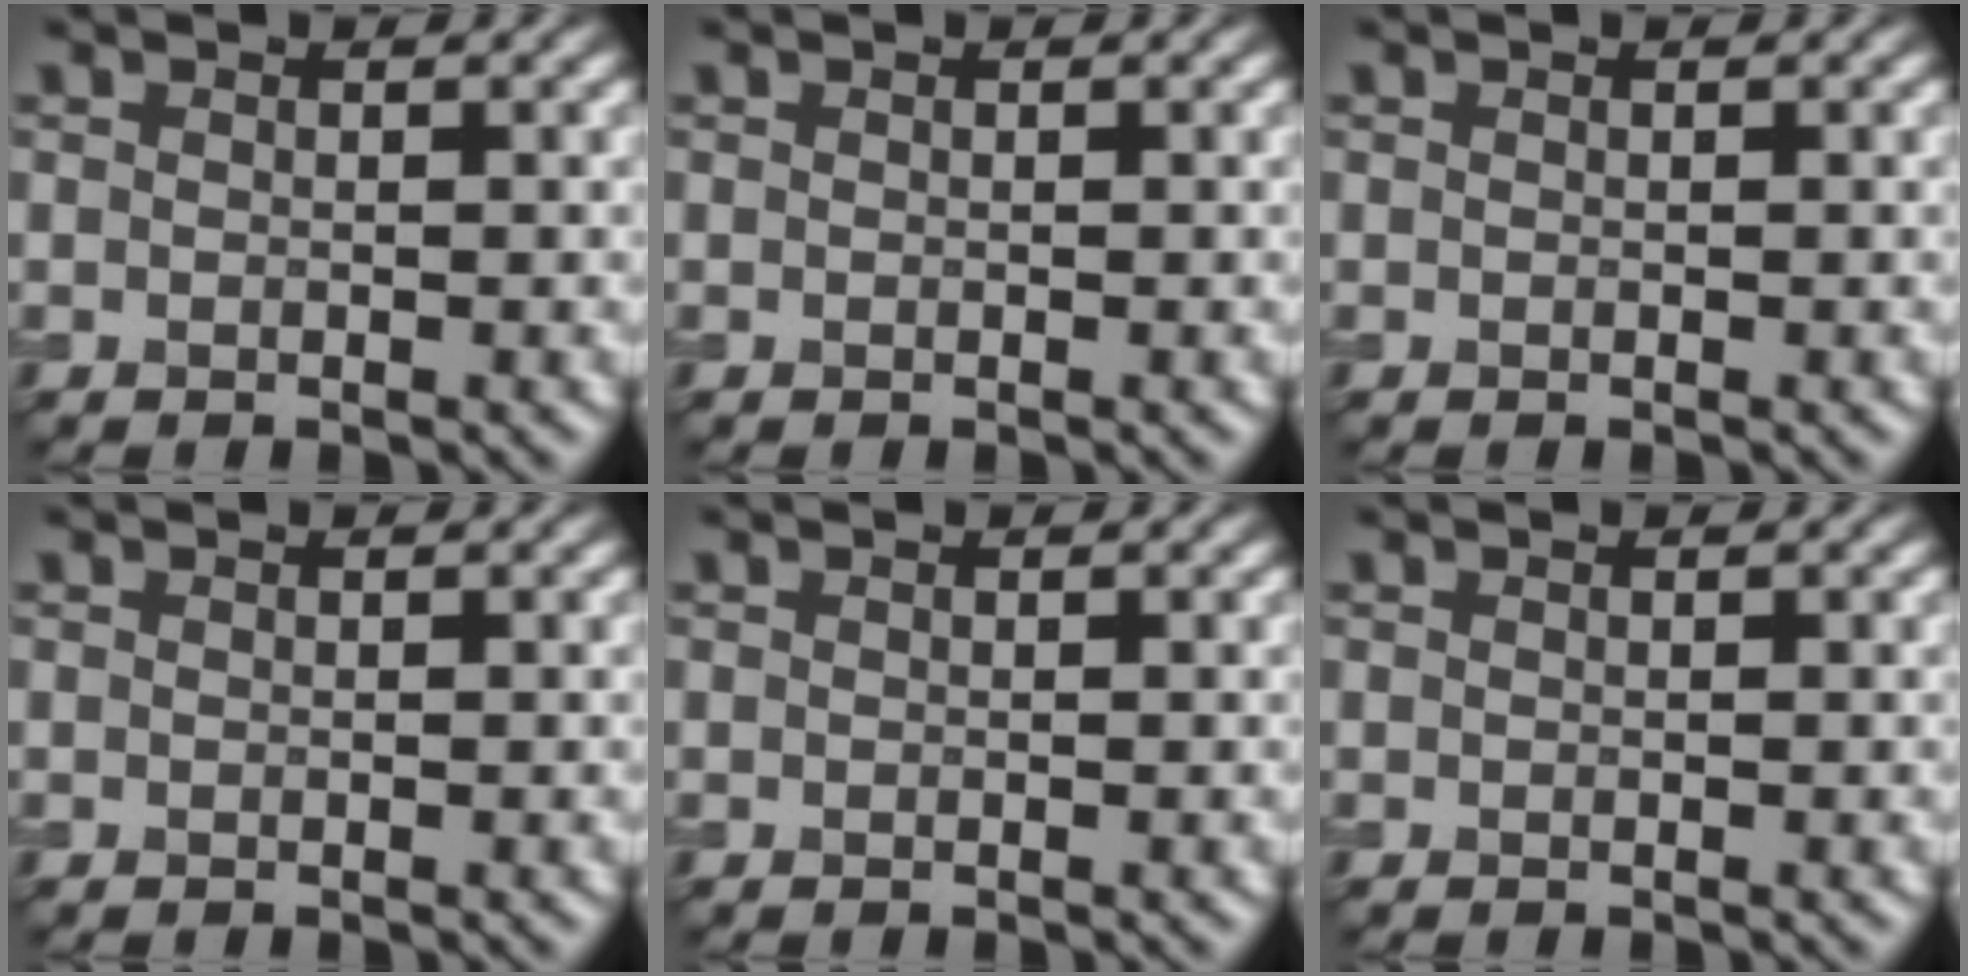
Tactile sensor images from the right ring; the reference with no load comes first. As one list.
[{"total": 0.0}, {"total": 0.0}, {"total": 0.0}, {"total": 0.0}, {"total": 0.0}]